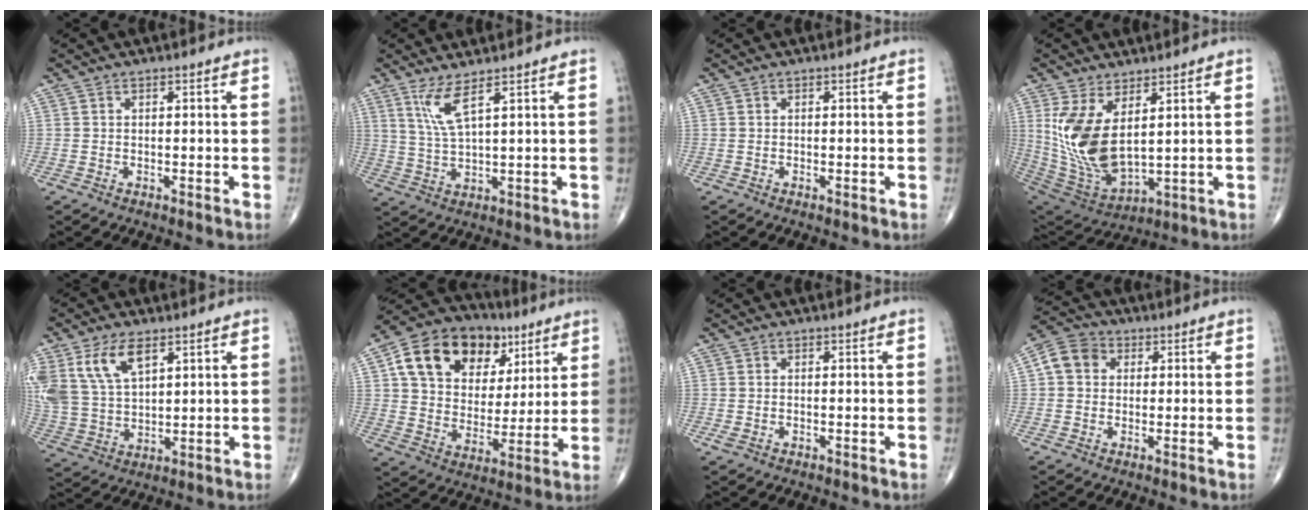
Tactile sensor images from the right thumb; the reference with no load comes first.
{"total": 5.3, "force": [3.1, 0.3, 4.3], "torque": [-0.099, -0.029, 0.072]}
{"total": 0.0}
{"total": 14.8, "force": [3.9, 7.2, 12.3], "torque": [-0.244, -0.033, 0.099]}
{"total": 13.1, "force": [6.4, 7.2, 8.9], "torque": [-0.176, -0.014, 0.135]}
{"total": 20.2, "force": [8.6, 14.3, 11.4], "torque": [-0.162, -0.005, 0.142]}
{"total": 1.1, "force": [-0.3, 0.7, 0.8], "torque": [-0.024, 0.001, -0.004]}
{"total": 6.4, "force": [1.2, 5.4, 3.3], "torque": [-0.051, 0.015, 0.012]}